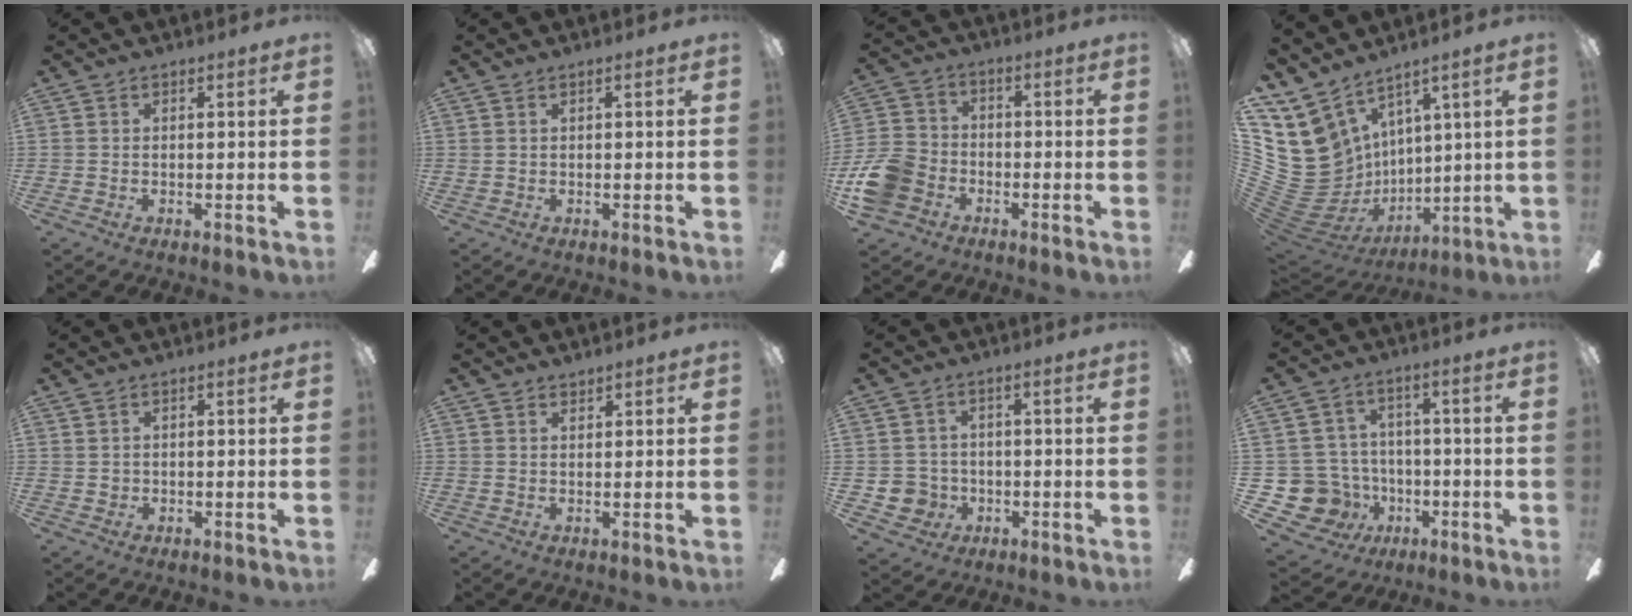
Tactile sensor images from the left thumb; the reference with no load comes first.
{"total": 0.8, "force": [0.0, 0.2, 0.8], "torque": [-0.014, 0.001, 0.000]}
{"total": 10.9, "force": [-4.9, 8.4, 4.7], "torque": [-0.117, 0.045, -0.092]}
{"total": 14.6, "force": [4.0, 12.2, 6.8], "torque": [-0.192, -0.069, 0.097]}
{"total": 0.8, "force": [-0.1, 0.8, 0.0], "torque": [-0.002, 0.003, -0.002]}
{"total": 1.1, "force": [1.0, 0.3, 0.1], "torque": [-0.003, -0.001, 0.020]}
{"total": 4.9, "force": [-0.8, 4.8, 0.4], "torque": [-0.031, 0.007, -0.011]}
{"total": 12.5, "force": [-4.2, 11.2, 3.8], "torque": [-0.122, 0.032, -0.064]}